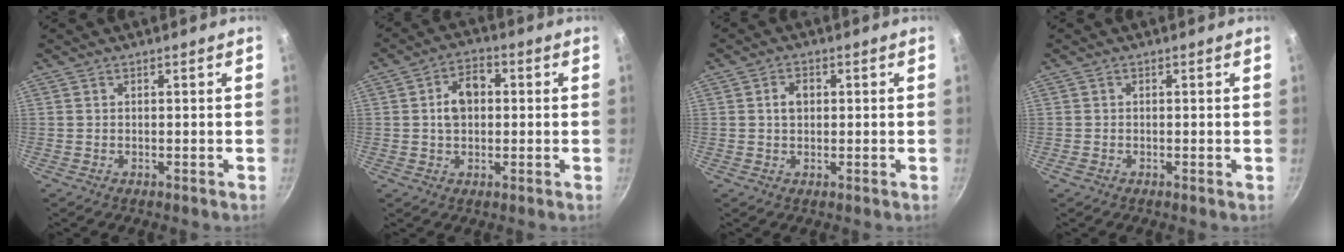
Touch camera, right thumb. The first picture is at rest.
{"total": 6.8, "force": [0.6, 4.8, 4.8], "torque": [-0.053, 0.016, 0.004]}
{"total": 3.1, "force": [0.4, 2.3, 2.0], "torque": [-0.021, 0.005, 0.007]}
{"total": 0.6, "force": [-0.3, 0.3, 0.3], "torque": [-0.005, 0.000, -0.009]}